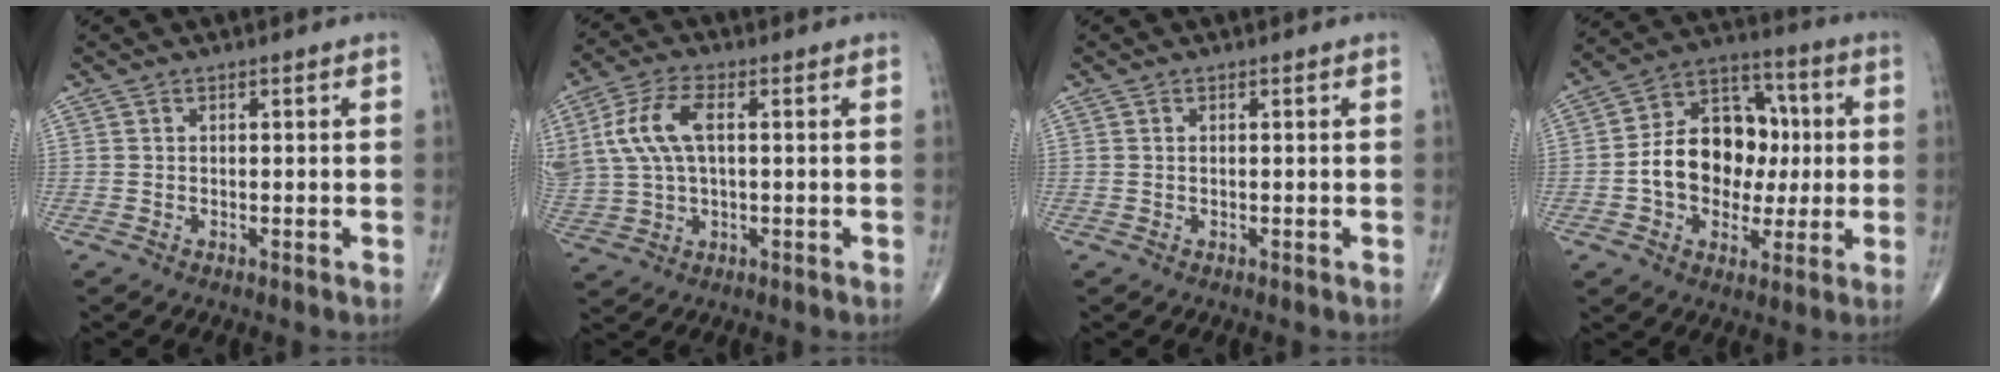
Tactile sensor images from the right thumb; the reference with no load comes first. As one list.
[{"total": 10.8, "force": [2.4, 5.5, 8.9], "torque": [-0.201, 0.013, 0.051]}, {"total": 0.0}, {"total": 16.7, "force": [-0.4, 12.3, 11.3], "torque": [-0.141, 0.037, -0.006]}]